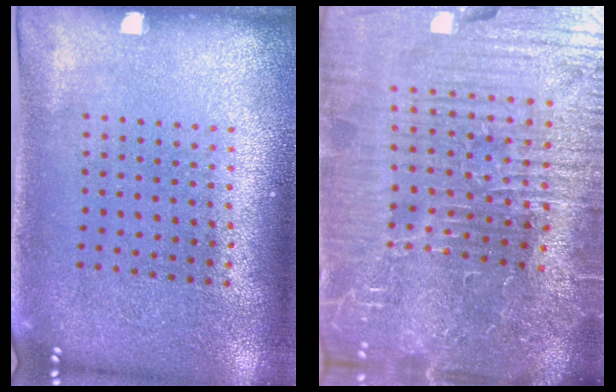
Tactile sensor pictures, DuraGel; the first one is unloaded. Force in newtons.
{"total": 7.3, "press": 6.6, "slide": 3.3}